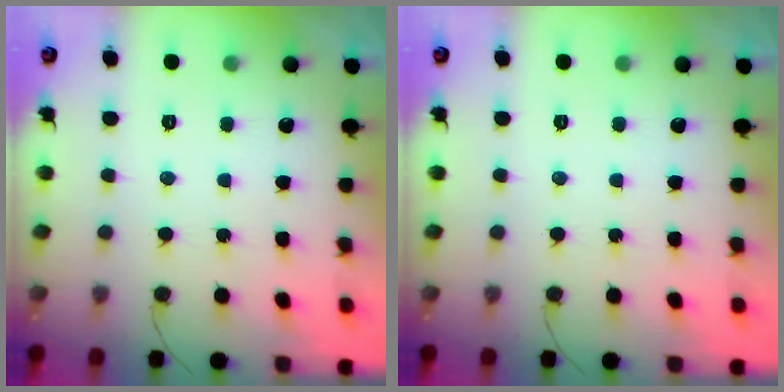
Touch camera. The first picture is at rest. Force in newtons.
{"total": 0.0}